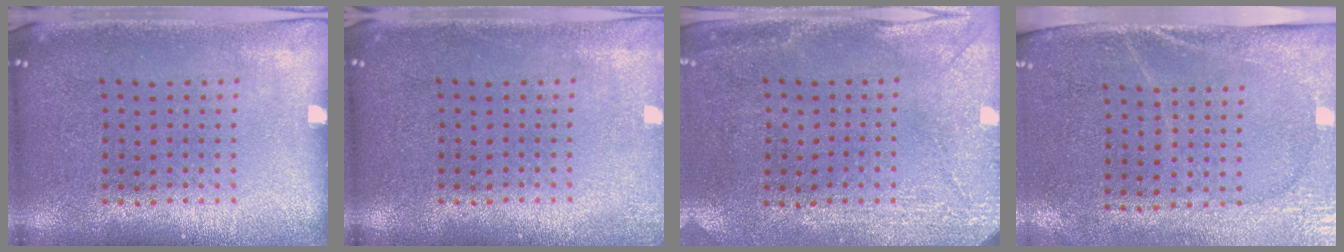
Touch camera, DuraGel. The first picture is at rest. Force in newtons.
{"total": 1.1, "press": 1.1, "slide": 0.3}
{"total": 2.9, "press": 2.4, "slide": 1.6}
{"total": 2.9, "press": 2.5, "slide": 1.4}